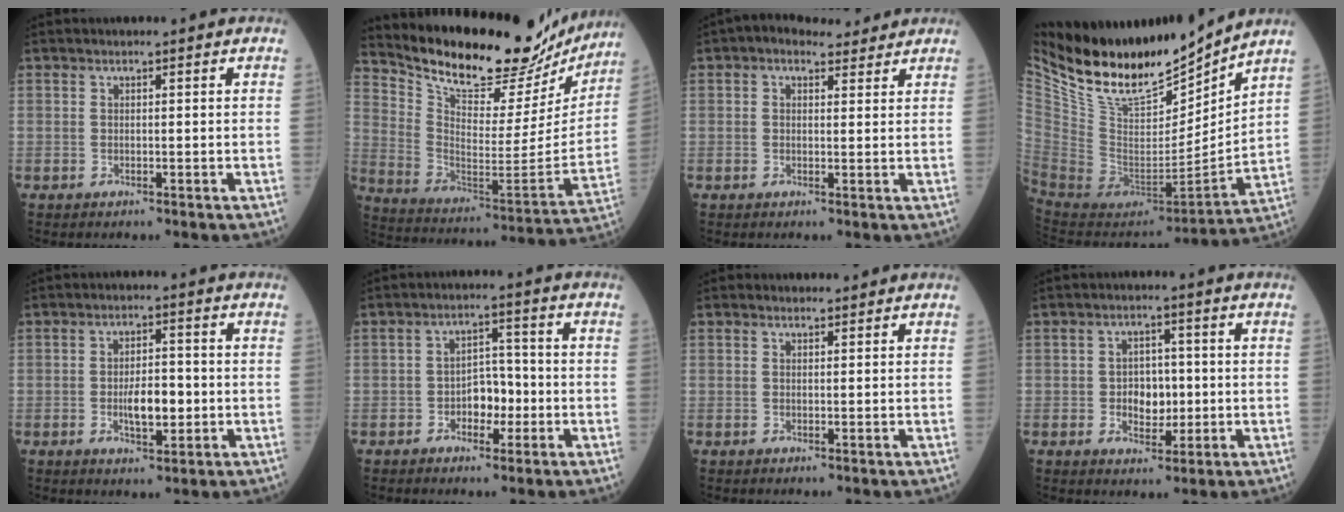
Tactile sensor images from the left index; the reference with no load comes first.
{"total": 25.2, "force": [22.5, 6.9, 9.0], "torque": [-0.152, -0.048, 0.321]}
{"total": 4.5, "force": [3.4, 2.4, 1.7], "torque": [-0.026, 0.025, 0.052]}
{"total": 21.3, "force": [18.1, 5.7, 9.8], "torque": [-0.190, -0.029, 0.327]}
{"total": 5.4, "force": [-1.1, 2.0, 4.8], "torque": [-0.083, -0.003, -0.018]}
{"total": 4.7, "force": [-1.7, 2.8, 3.4], "torque": [-0.048, 0.010, -0.031]}
{"total": 1.0, "force": [0.9, 0.5, -0.1], "torque": [0.000, 0.002, 0.010]}
{"total": 4.7, "force": [-0.5, 3.2, 3.3], "torque": [-0.051, 0.006, -0.005]}